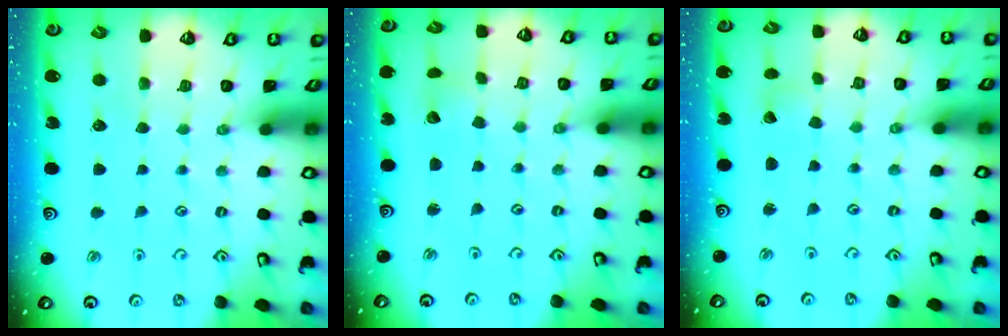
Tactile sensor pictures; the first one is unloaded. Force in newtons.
{"total": 3.0, "press": 3.0, "slide": 0.3}
{"total": 0.8, "press": 0.8, "slide": 0.1}